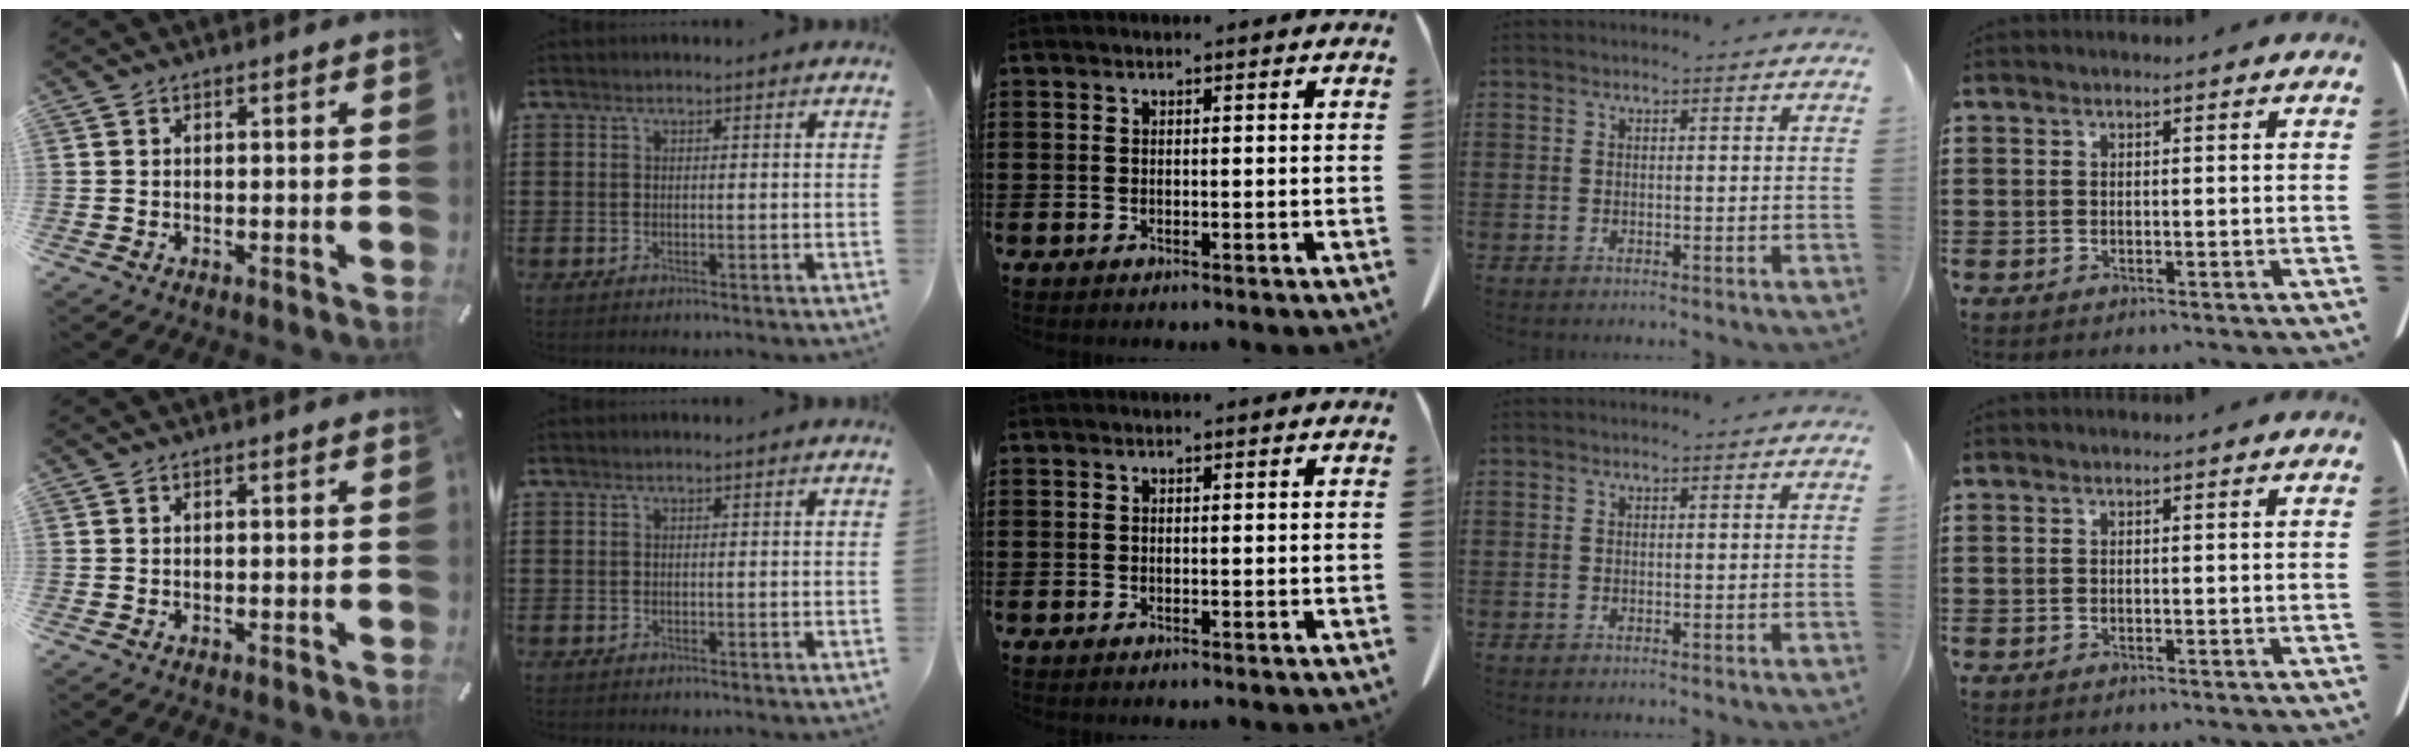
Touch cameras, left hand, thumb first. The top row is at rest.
{}